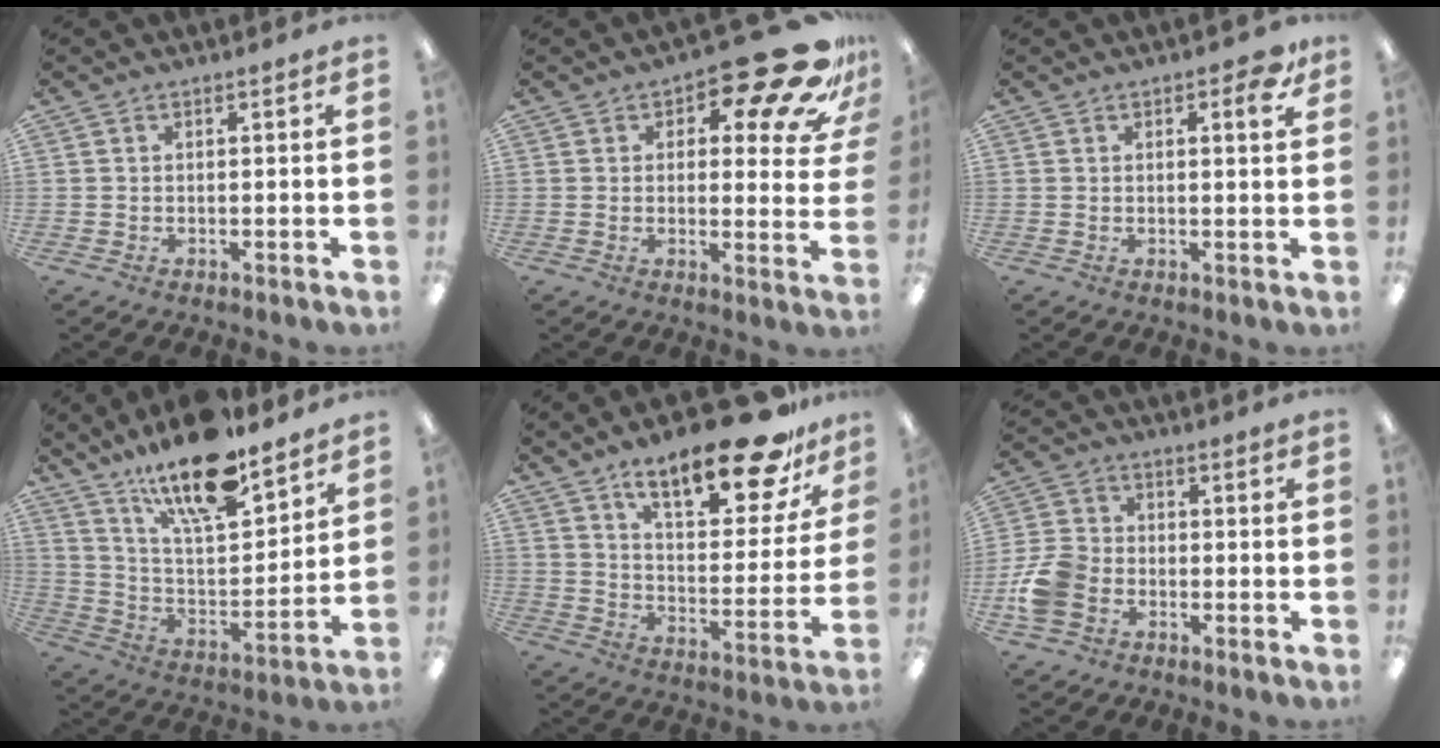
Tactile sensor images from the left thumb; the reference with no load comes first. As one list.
[{"total": 16.8, "force": [10.8, 6.0, 11.4], "torque": [-0.145, -0.073, 0.175]}, {"total": 3.3, "force": [1.8, 1.2, 2.5], "torque": [-0.031, -0.005, 0.025]}, {"total": 19.1, "force": [14.7, 5.6, 10.9], "torque": [-0.188, -0.093, 0.250]}, {"total": 20.9, "force": [14.9, 7.0, 12.9], "torque": [-0.189, -0.090, 0.242]}, {"total": 9.3, "force": [-3.4, 7.0, 5.1], "torque": [-0.101, 0.027, -0.063]}]